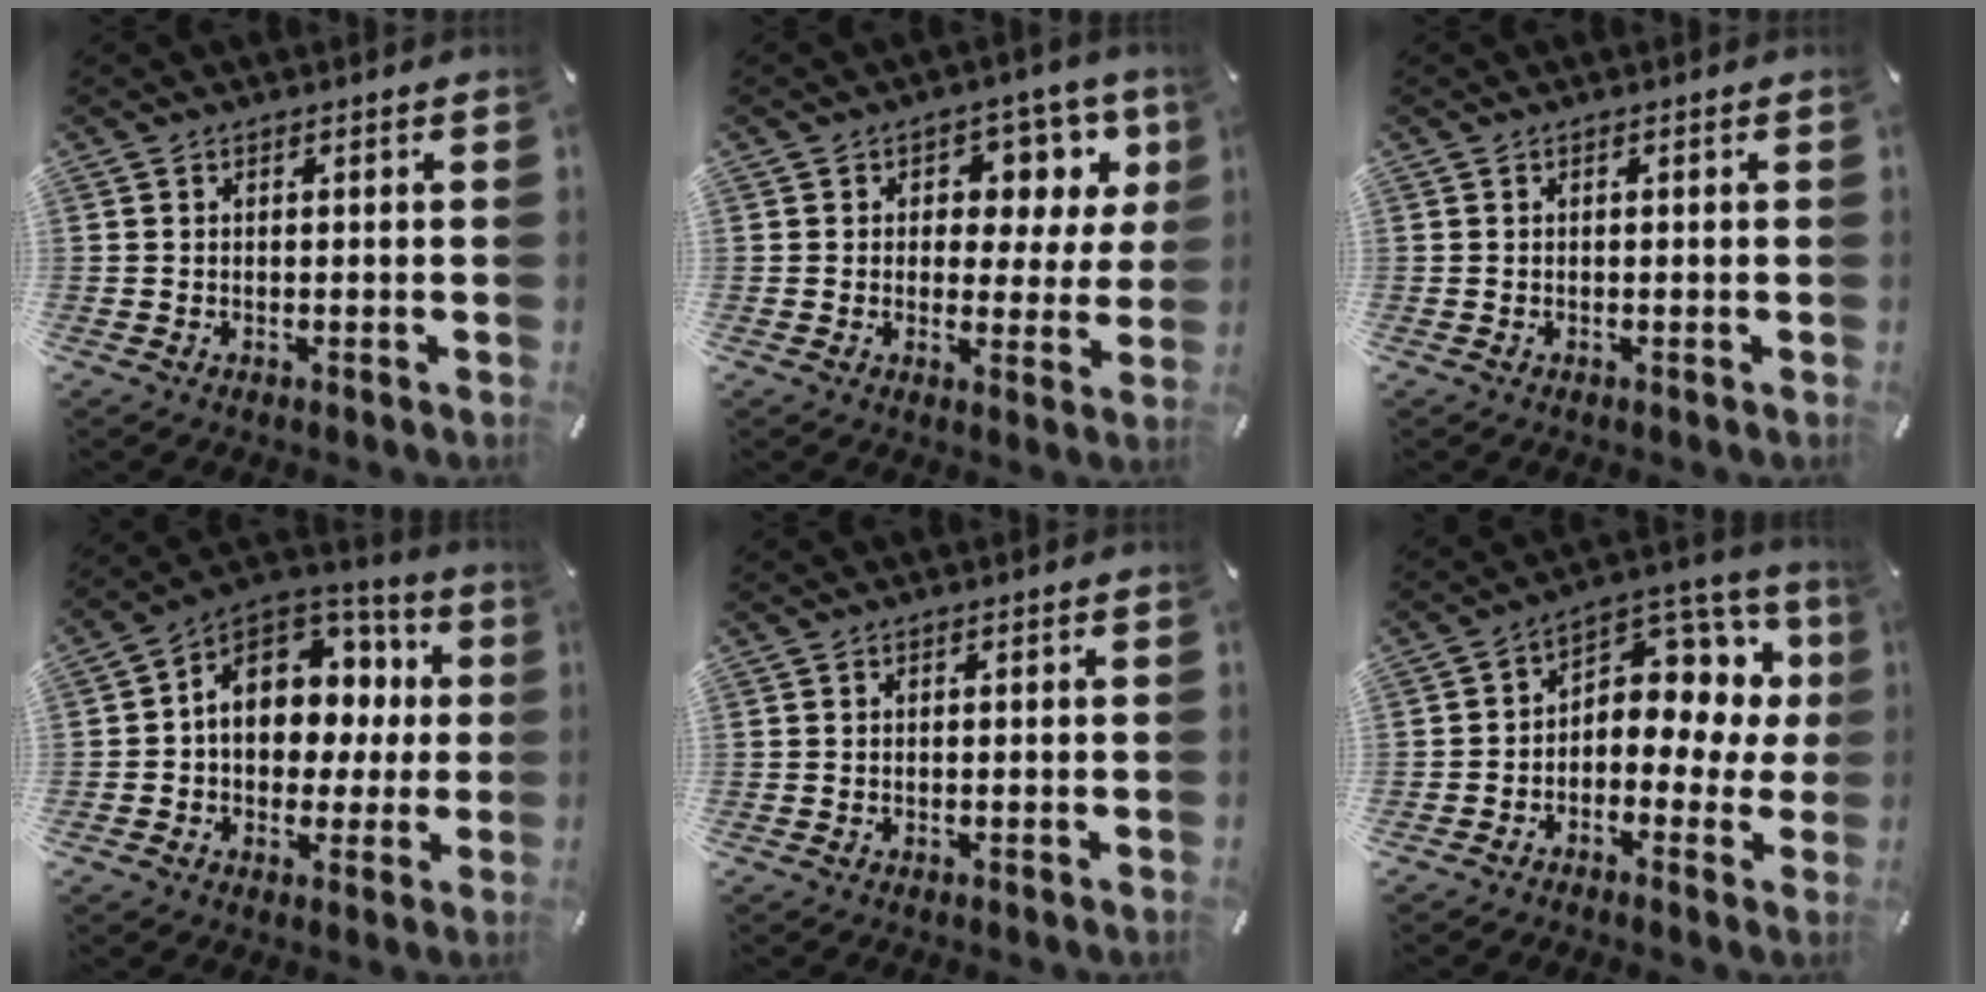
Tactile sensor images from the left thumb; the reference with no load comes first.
{"total": 9.4, "force": [4.2, 6.6, 5.3], "torque": [-0.061, -0.026, 0.069]}
{"total": 0.0}
{"total": 11.8, "force": [2.1, 9.8, 6.2], "torque": [-0.110, -0.015, 0.045]}
{"total": 0.0}
{"total": 8.5, "force": [1.7, 6.3, 5.4], "torque": [-0.069, -0.026, 0.031]}